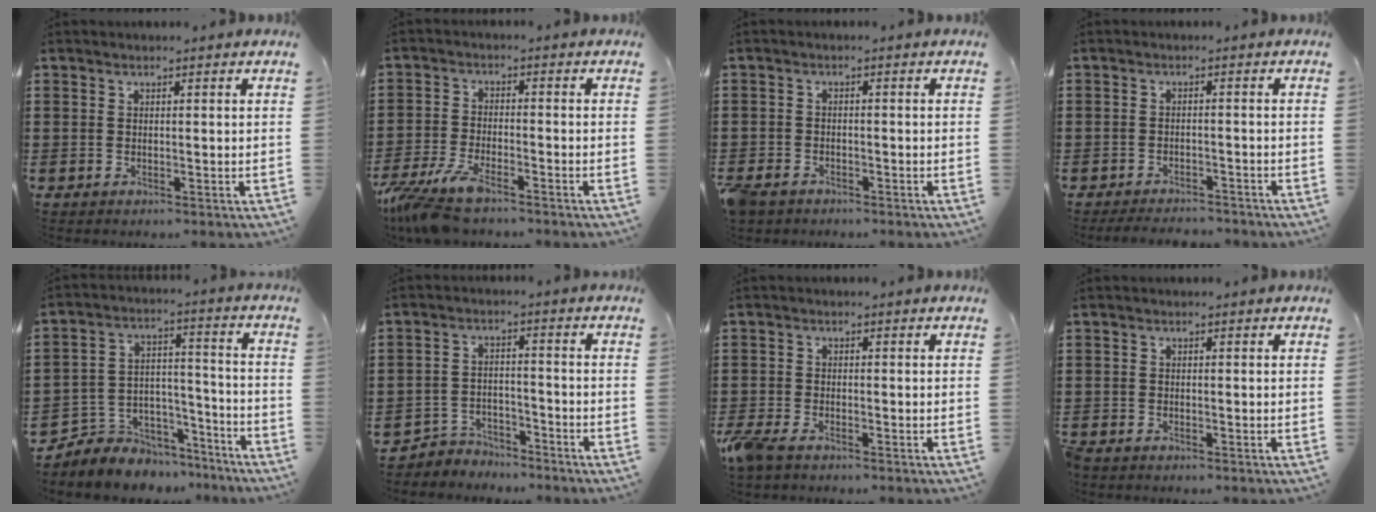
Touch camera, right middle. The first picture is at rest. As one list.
[{"total": 6.6, "force": [-5.4, 1.1, 3.7], "torque": [-0.107, -0.017, -0.110]}, {"total": 2.5, "force": [-2.2, 0.9, 0.5], "torque": [-0.036, -0.008, -0.053]}, {"total": 2.8, "force": [-2.8, 0.1, 0.0], "torque": [-0.013, -0.001, -0.057]}, {"total": 5.2, "force": [-4.3, 2.9, -0.6], "torque": [-0.008, 0.002, -0.086]}, {"total": 3.8, "force": [-3.6, 1.0, -0.1], "torque": [-0.007, 0.001, -0.077]}, {"total": 3.3, "force": [-2.7, 0.9, 1.8], "torque": [-0.066, -0.011, -0.062]}, {"total": 1.0, "force": [-0.9, 0.3, 0.2], "torque": [-0.007, 0.000, -0.019]}]